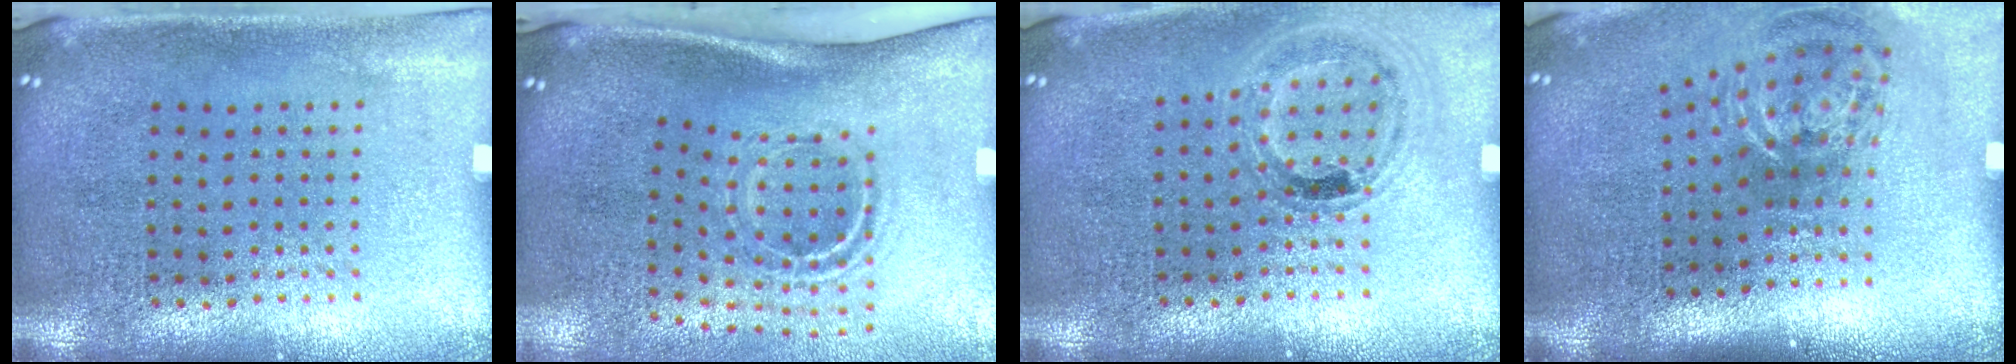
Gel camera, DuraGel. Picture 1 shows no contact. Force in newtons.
{"total": 2.0, "press": 1.2, "slide": 1.7}
{"total": 1.0, "press": 1.0, "slide": 0.0}
{"total": 1.8, "press": 1.3, "slide": 1.3}